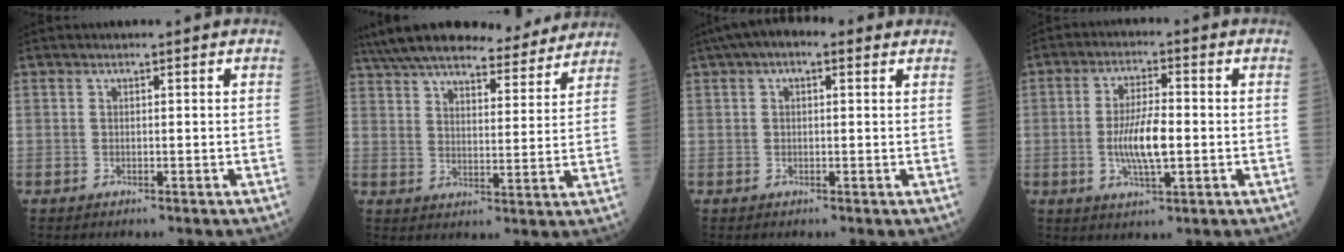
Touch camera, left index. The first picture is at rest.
{"total": 23.4, "force": [20.7, 5.0, 9.8], "torque": [-0.169, 0.024, 0.287]}
{"total": 5.9, "force": [3.3, 2.4, 4.2], "torque": [-0.077, 0.038, 0.047]}
{"total": 7.6, "force": [-1.1, 1.8, 7.3], "torque": [-0.149, -0.002, -0.021]}